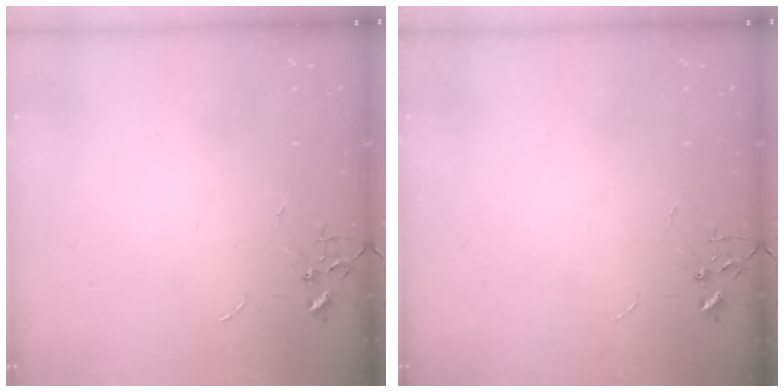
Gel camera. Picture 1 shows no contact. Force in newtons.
{"total": 0.0}